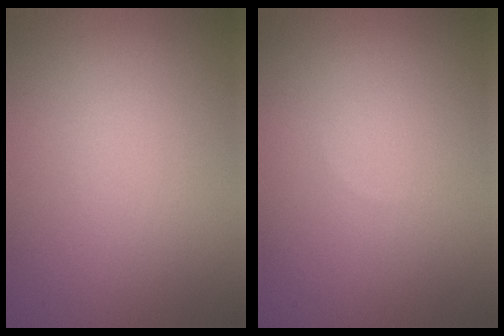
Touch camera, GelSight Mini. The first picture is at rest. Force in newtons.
{"total": 0.0}